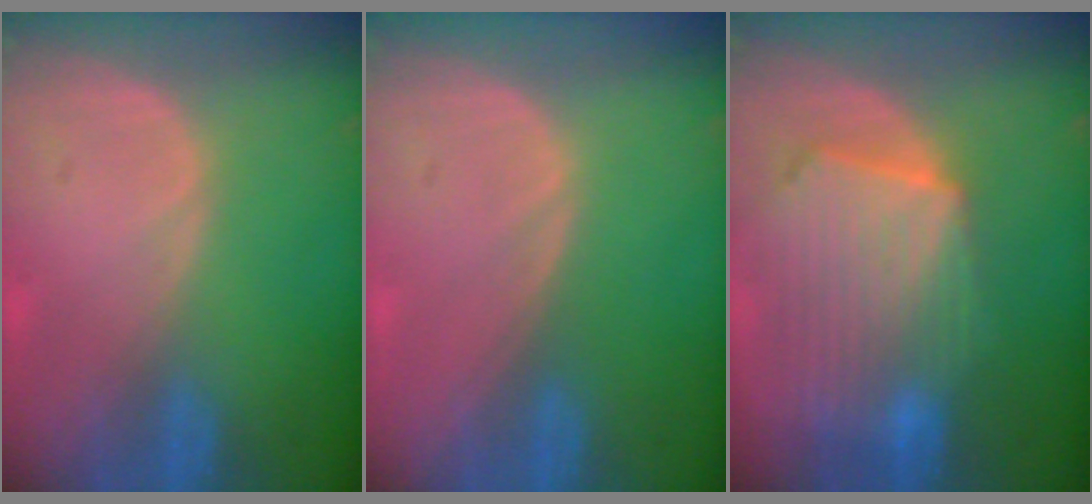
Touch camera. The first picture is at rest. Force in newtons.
{"total": 0.0}
{"total": 10.8, "press": 9.4, "slide": 5.2}